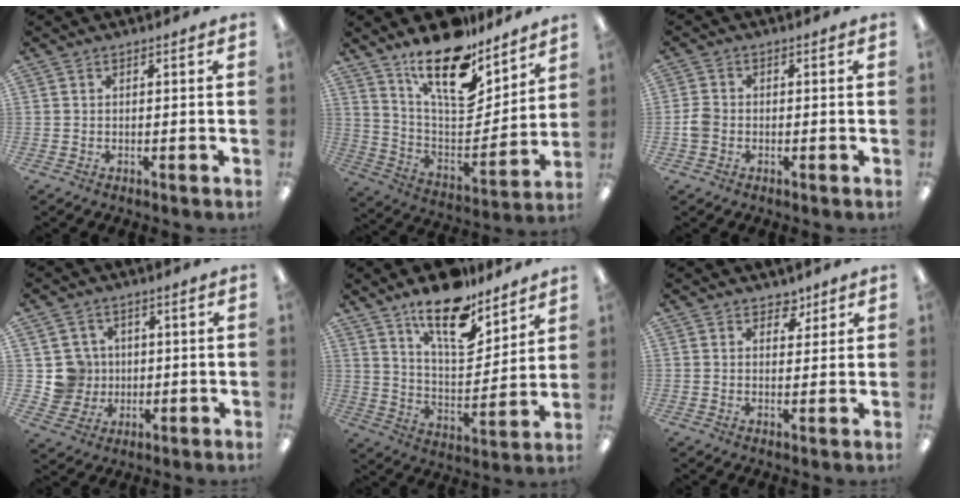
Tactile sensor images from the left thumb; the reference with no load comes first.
{"total": 19.9, "force": [14.8, 7.7, 10.8], "torque": [-0.177, -0.111, 0.258]}
{"total": 3.4, "force": [-0.8, 2.8, 1.7], "torque": [-0.027, 0.009, -0.013]}
{"total": 7.8, "force": [1.2, 7.7, 0.6], "torque": [-0.024, 0.004, 0.032]}
{"total": 16.7, "force": [12.2, 6.6, 9.2], "torque": [-0.148, -0.072, 0.209]}
{"total": 4.0, "force": [2.9, 2.5, 1.1], "torque": [0.003, -0.016, 0.047]}